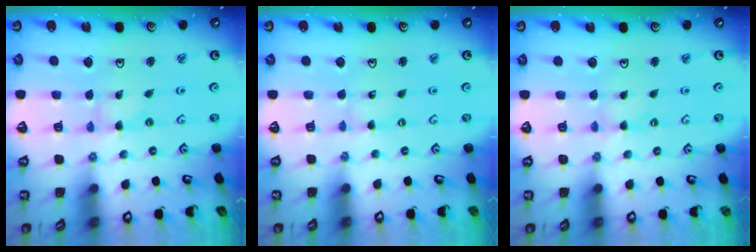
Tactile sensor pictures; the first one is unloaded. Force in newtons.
{"total": 0.0}
{"total": 0.8, "press": 0.7, "slide": 0.2}